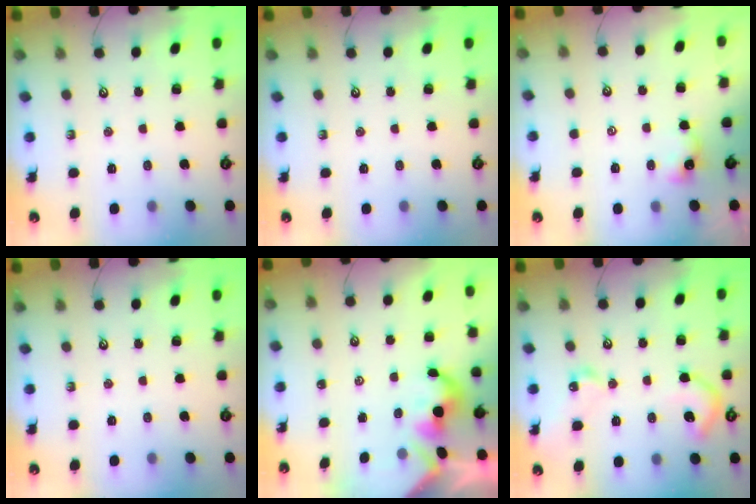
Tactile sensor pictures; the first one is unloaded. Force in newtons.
{"total": 0.0}
{"total": 2.1, "press": 2.1, "slide": 0.2}
{"total": 0.0}
{"total": 2.3, "press": 2.2, "slide": 0.3}
{"total": 9.4, "press": 9.3, "slide": 0.8}